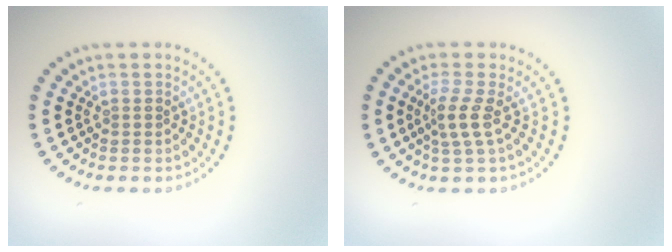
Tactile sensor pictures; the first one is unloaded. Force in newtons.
{"total": 2.2, "press": 1.5, "slide": 1.6}